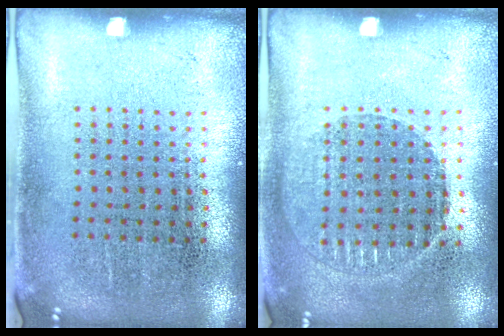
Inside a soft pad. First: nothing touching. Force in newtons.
{"total": 1.0, "press": 1.0, "slide": 0.1}